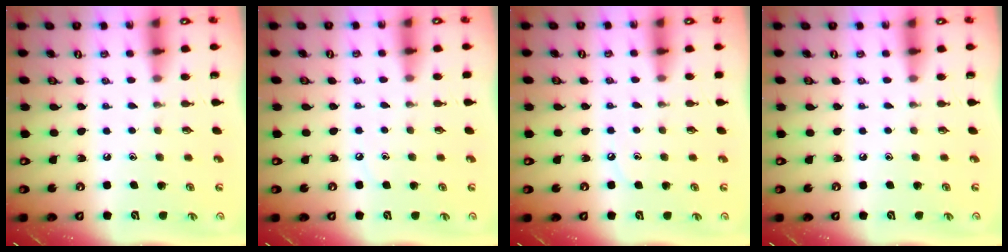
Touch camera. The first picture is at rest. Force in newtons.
{"total": 3.5, "press": 3.4, "slide": 0.5}
{"total": 3.5, "press": 3.5, "slide": 0.5}
{"total": 0.0}